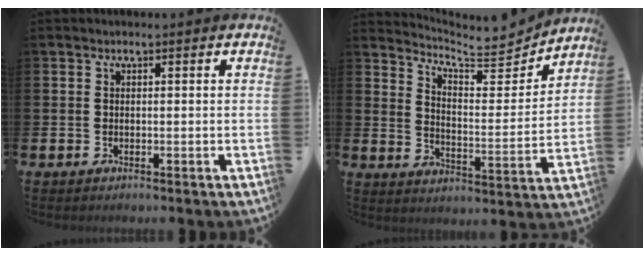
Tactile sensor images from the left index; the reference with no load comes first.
{"total": 6.3, "force": [6.1, 1.1, 1.2], "torque": [-0.037, -0.061, 0.099]}